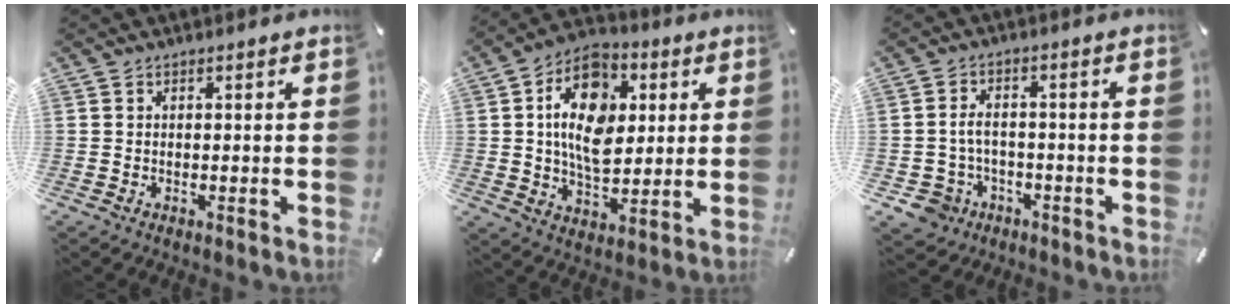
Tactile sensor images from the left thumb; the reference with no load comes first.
{"total": 15.6, "force": [3.4, 10.6, 10.9], "torque": [-0.189, 0.000, 0.055]}
{"total": 5.8, "force": [-1.6, 4.8, 2.7], "torque": [-0.081, 0.005, -0.036]}